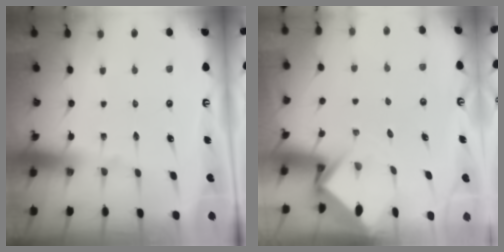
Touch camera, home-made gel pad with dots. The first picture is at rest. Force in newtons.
{"total": 3.3, "press": 3.3, "slide": 0.3}